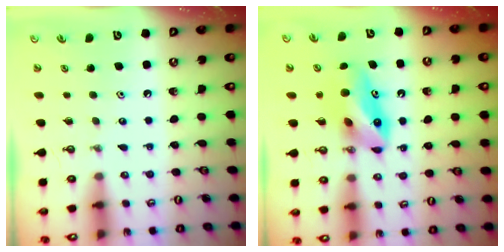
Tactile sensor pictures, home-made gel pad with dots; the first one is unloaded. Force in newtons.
{"total": 10.0, "press": 9.1, "slide": 4.2}